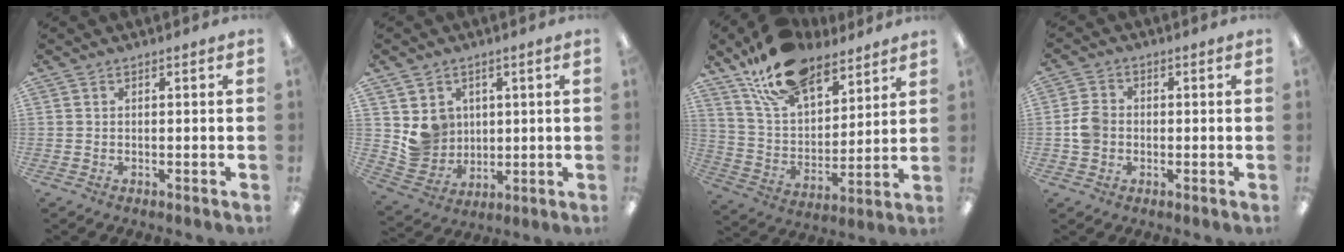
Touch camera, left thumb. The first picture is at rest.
{"total": 7.9, "force": [3.1, 7.2, 1.0], "torque": [-0.028, -0.011, 0.068]}
{"total": 17.4, "force": [12.8, 8.7, 7.9], "torque": [-0.147, -0.066, 0.236]}
{"total": 5.1, "force": [-0.5, 4.4, 2.5], "torque": [-0.039, 0.010, -0.008]}